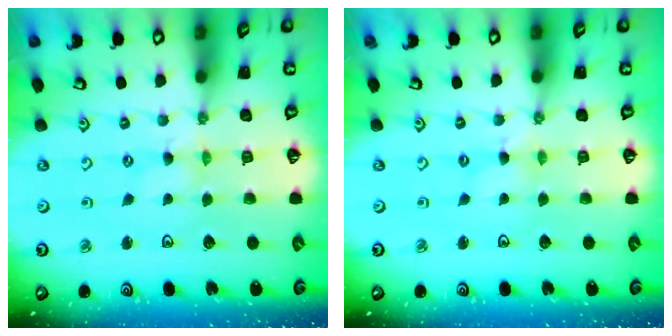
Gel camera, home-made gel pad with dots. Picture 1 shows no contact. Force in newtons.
{"total": 0.8, "press": 0.7, "slide": 0.2}